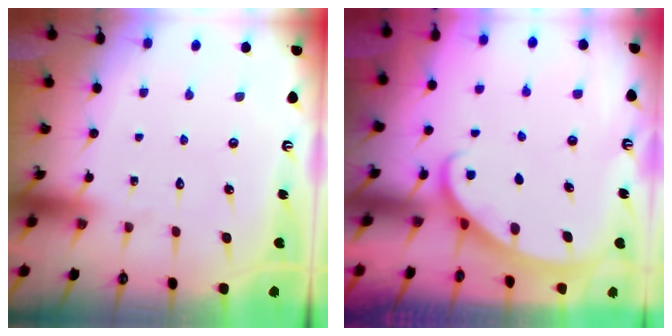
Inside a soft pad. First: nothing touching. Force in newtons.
{"total": 1.7, "press": 1.7, "slide": 0.1}